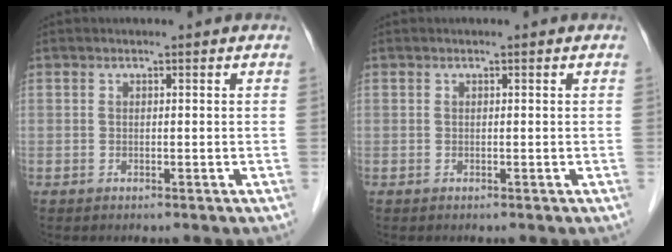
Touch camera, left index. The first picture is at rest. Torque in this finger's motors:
{"motor_torque": [0.04, -0.04, 0.00, 0.00]}